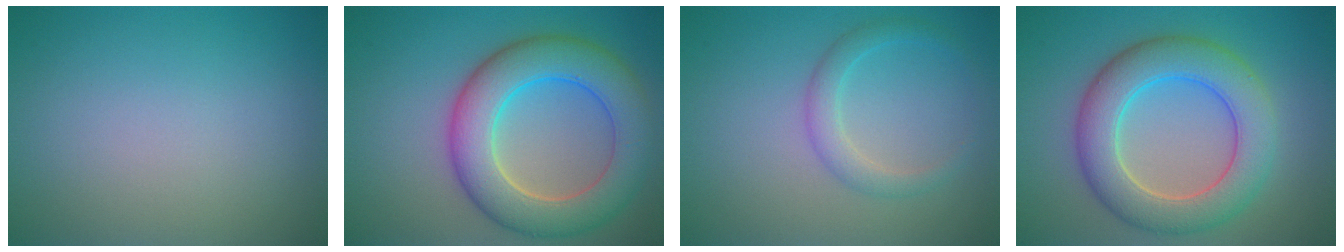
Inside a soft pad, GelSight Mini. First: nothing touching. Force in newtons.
{"total": 8.6, "press": 8.5, "slide": 0.5}
{"total": 2.2, "press": 2.2, "slide": 0.1}
{"total": 7.4, "press": 7.4, "slide": 0.5}